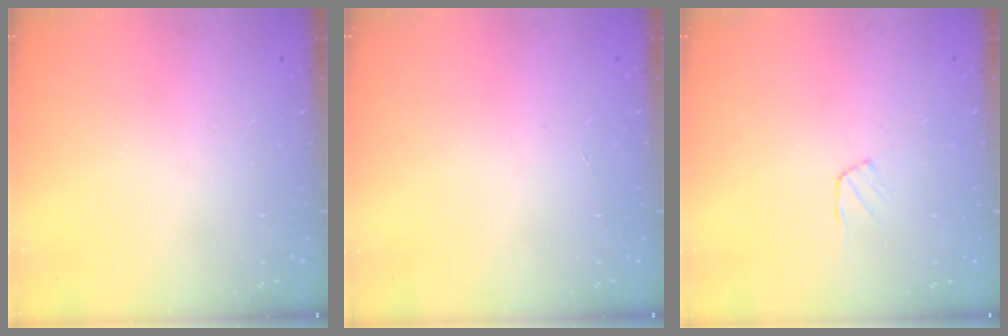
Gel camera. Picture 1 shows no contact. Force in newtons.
{"total": 0.0}
{"total": 4.5, "press": 4.4, "slide": 0.4}